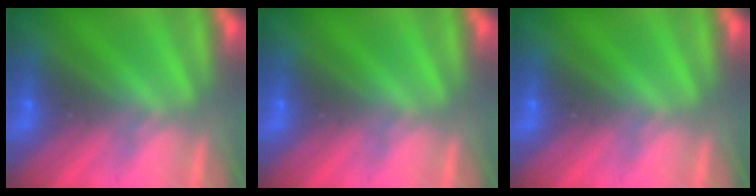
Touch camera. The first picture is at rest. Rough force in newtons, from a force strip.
{"total": 0.0}
{"total": 0.0}